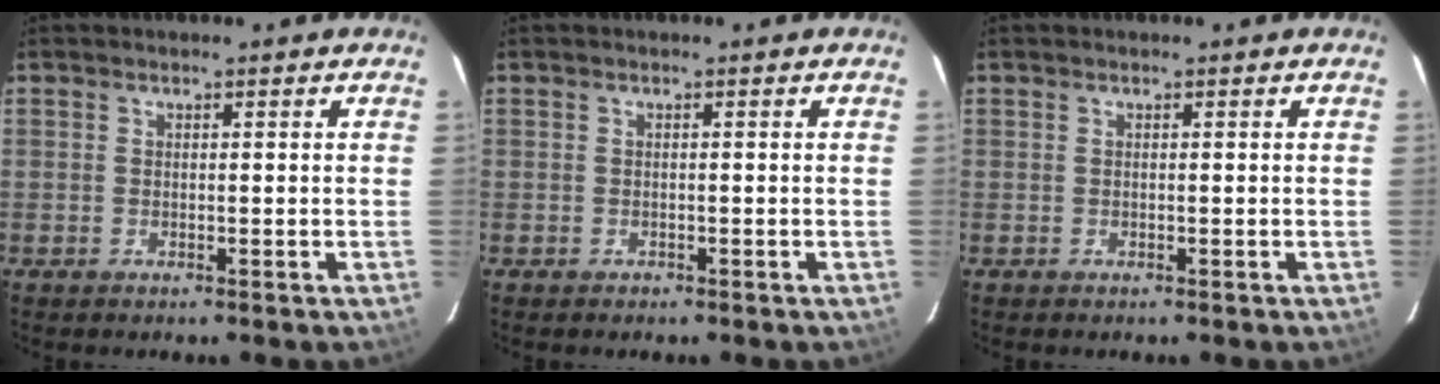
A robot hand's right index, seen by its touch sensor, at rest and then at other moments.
{"total": 0.8, "force": [-0.6, 0.6, 0.0], "torque": [-0.001, 0.001, -0.008]}
{"total": 0.0}